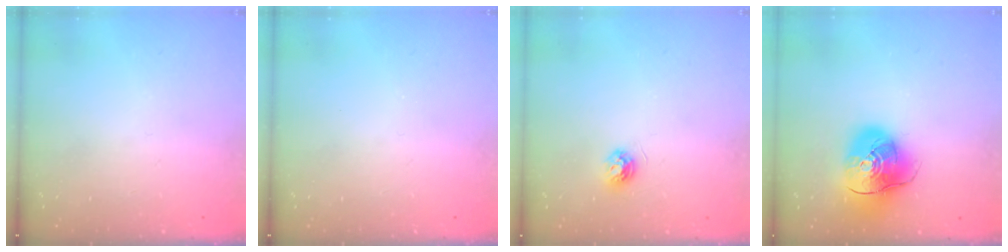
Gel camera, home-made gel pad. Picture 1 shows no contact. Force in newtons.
{"total": 0.0}
{"total": 4.5, "press": 4.5, "slide": 0.7}
{"total": 14.0, "press": 13.8, "slide": 2.3}